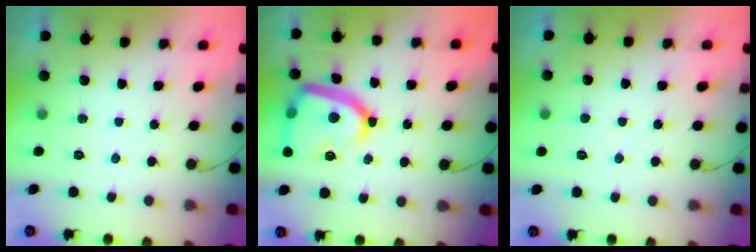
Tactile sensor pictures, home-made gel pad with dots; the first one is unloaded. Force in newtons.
{"total": 17.2, "press": 17.2, "slide": 1.5}
{"total": 3.0, "press": 3.0, "slide": 0.3}